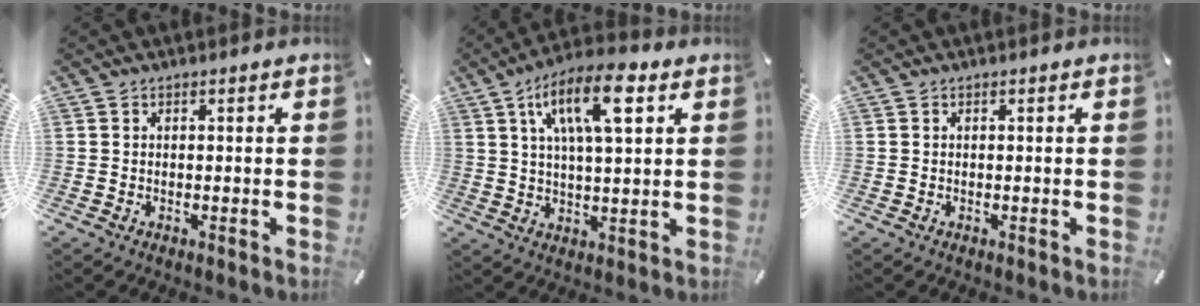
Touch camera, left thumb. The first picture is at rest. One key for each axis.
{"total": 13.5, "fx": 5.8, "fy": 5.1, "fz": 11.1, "tx": -0.188, "ty": -0.002, "tz": 0.098}
{"total": 0.0}